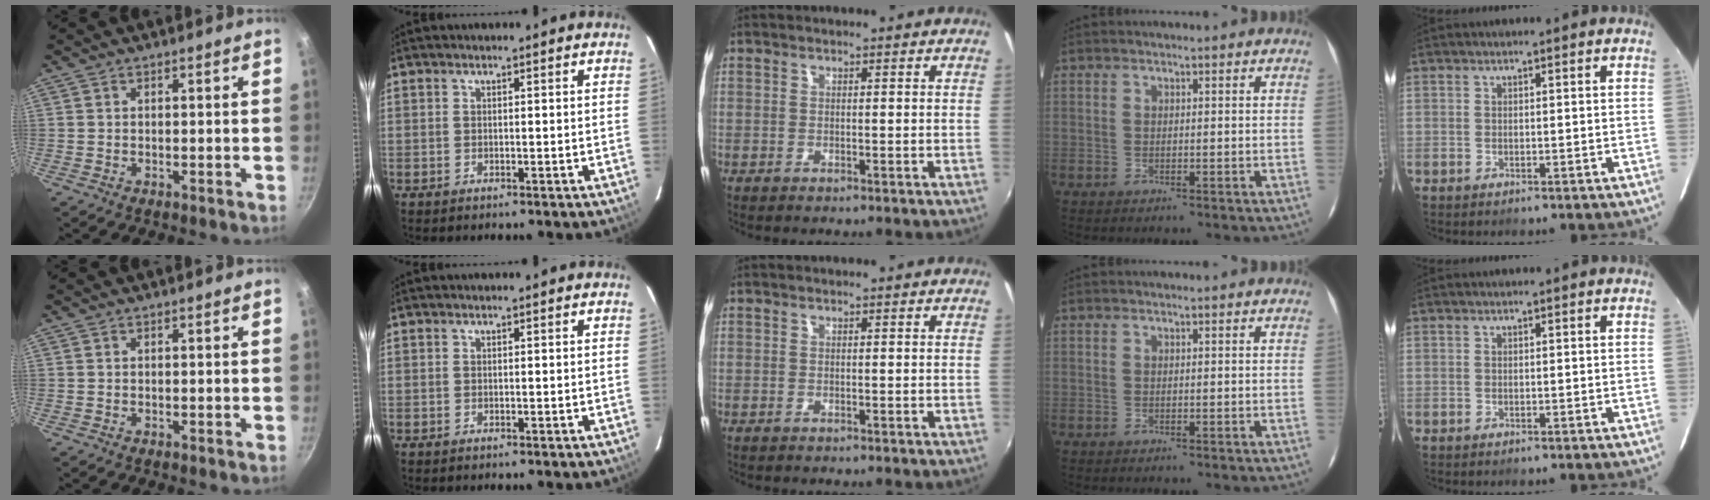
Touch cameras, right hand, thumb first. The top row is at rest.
{}